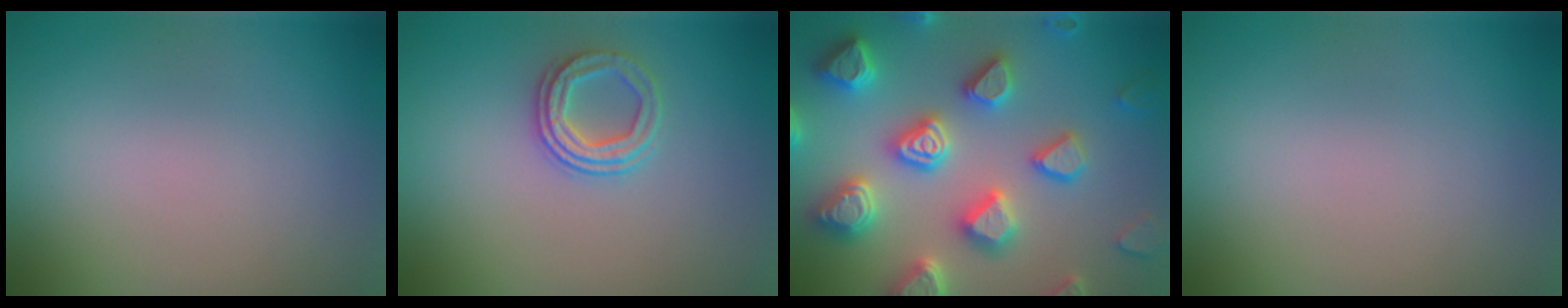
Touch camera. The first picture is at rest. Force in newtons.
{"total": 2.5, "press": 2.3, "slide": 1.0}
{"total": 7.3, "press": 7.1, "slide": 1.6}
{"total": 0.0}